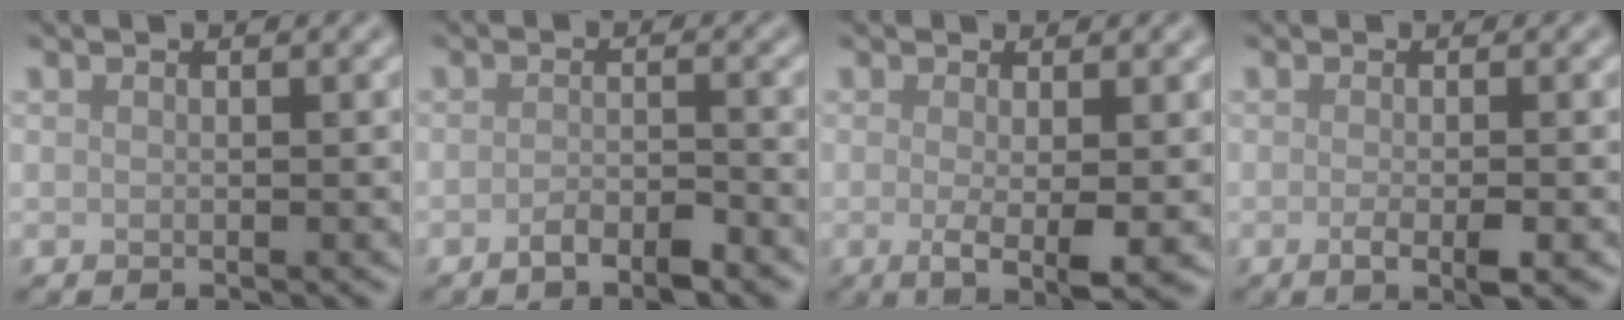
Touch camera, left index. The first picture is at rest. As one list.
[{"total": 2.6, "force": [-1.7, 0.8, 1.8], "torque": [-0.032, 0.002, -0.033]}, {"total": 3.6, "force": [-0.4, 0.7, 3.5], "torque": [-0.059, -0.011, -0.006]}, {"total": 2.5, "force": [-0.7, 0.6, 2.3], "torque": [-0.040, -0.006, -0.014]}]